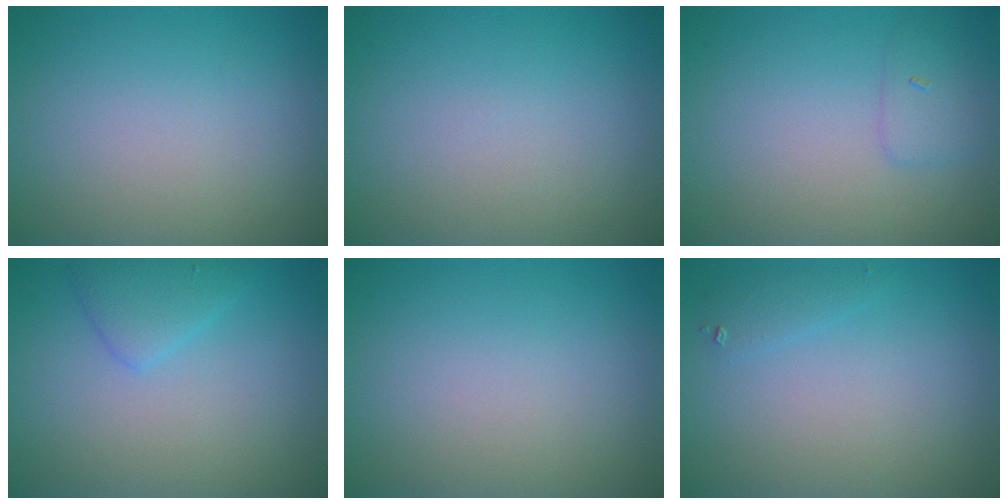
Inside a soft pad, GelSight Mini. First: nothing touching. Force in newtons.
{"total": 0.0}
{"total": 1.6, "press": 1.6, "slide": 0.0}
{"total": 2.2, "press": 2.2, "slide": 0.1}
{"total": 0.0}
{"total": 1.1, "press": 1.1, "slide": 0.1}